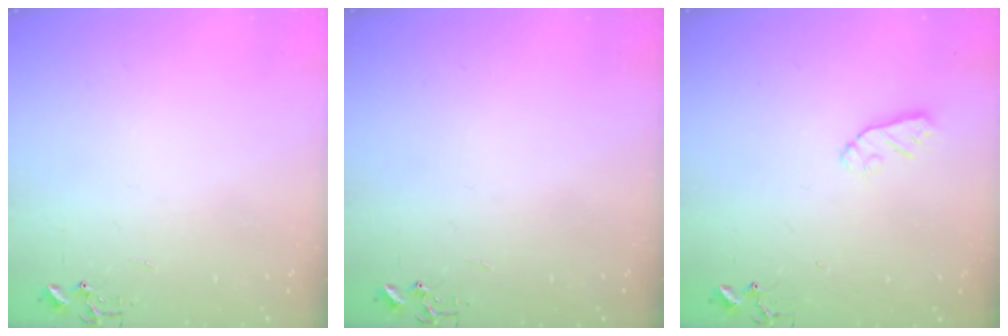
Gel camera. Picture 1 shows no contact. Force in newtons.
{"total": 0.0}
{"total": 5.0, "press": 5.0, "slide": 0.5}